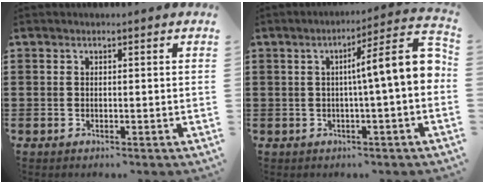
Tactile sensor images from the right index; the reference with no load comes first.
{"total": 9.0, "force": [0.0, 0.7, 8.9], "torque": [-0.137, -0.014, -0.006]}